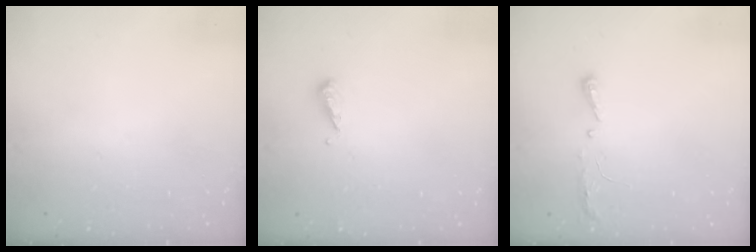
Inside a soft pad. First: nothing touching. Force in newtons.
{"total": 3.8, "press": 3.7, "slide": 0.3}
{"total": 4.1, "press": 4.0, "slide": 0.6}